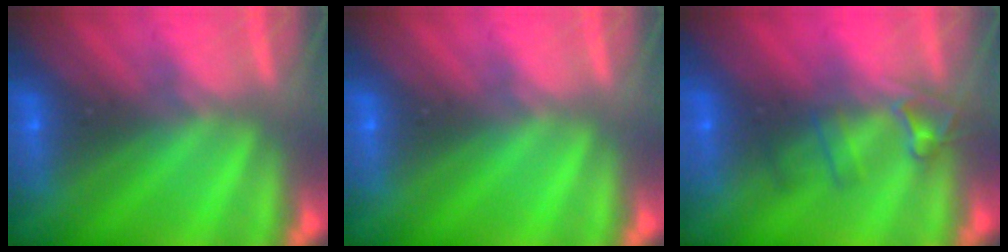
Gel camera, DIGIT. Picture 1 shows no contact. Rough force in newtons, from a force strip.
{"total": 0.0}
{"total": 2.4}